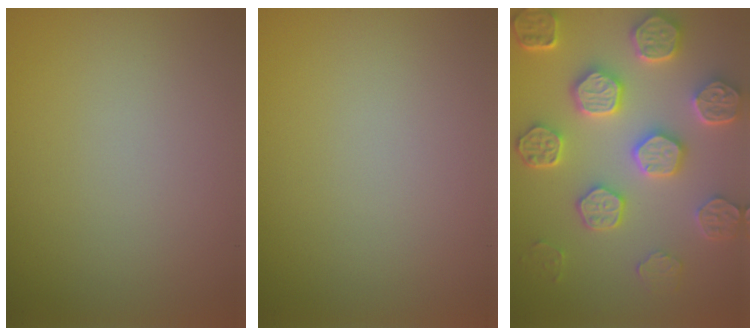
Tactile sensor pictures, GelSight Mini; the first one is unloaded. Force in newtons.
{"total": 0.0}
{"total": 7.3, "press": 6.0, "slide": 4.0}